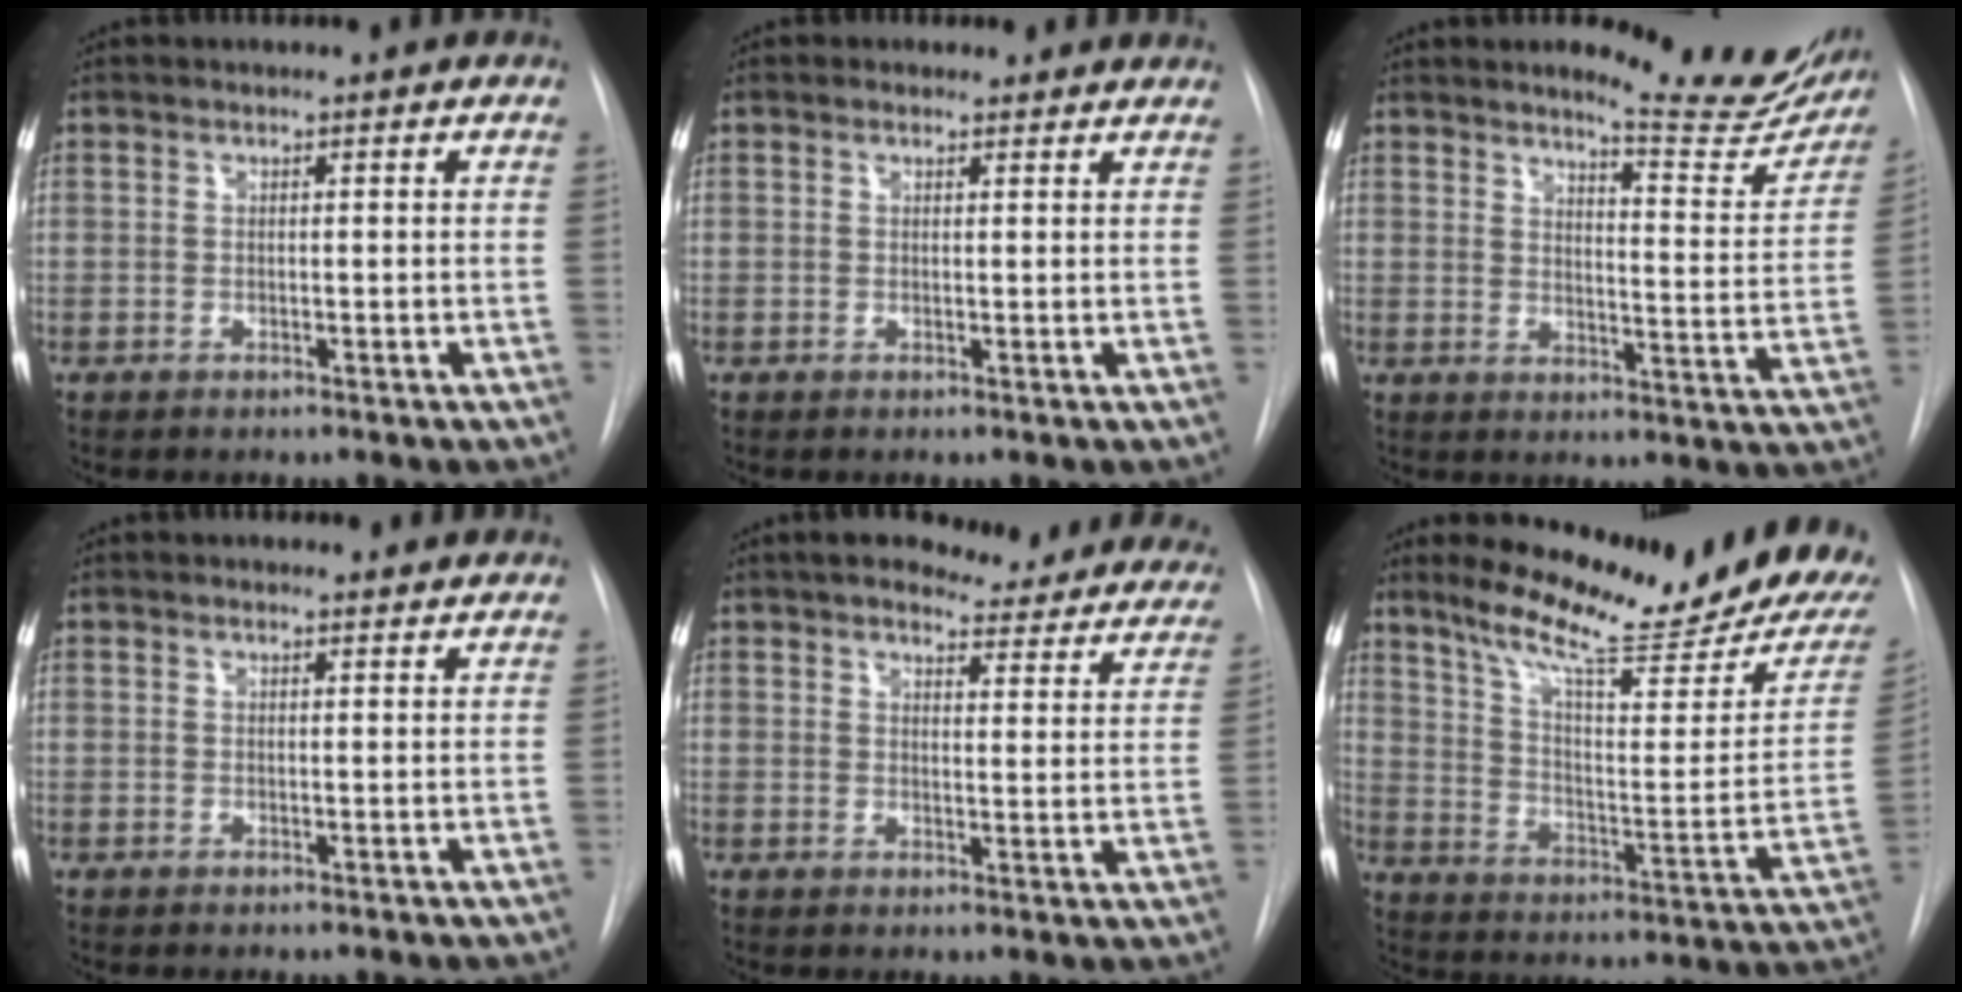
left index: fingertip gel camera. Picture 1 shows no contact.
{"total": 2.2, "force": [1.9, 1.1, 0.0], "torque": [0.001, 0.006, 0.013]}
{"total": 14.1, "force": [12.9, 2.2, 5.2], "torque": [-0.053, -0.060, 0.141]}
{"total": 2.0, "force": [1.9, 0.5, 0.1], "torque": [-0.008, 0.003, 0.019]}
{"total": 17.5, "force": [15.8, 4.6, 5.9], "torque": [-0.058, -0.021, 0.172]}
{"total": 21.5, "force": [17.7, 1.5, 12.1], "torque": [-0.188, -0.057, 0.255]}